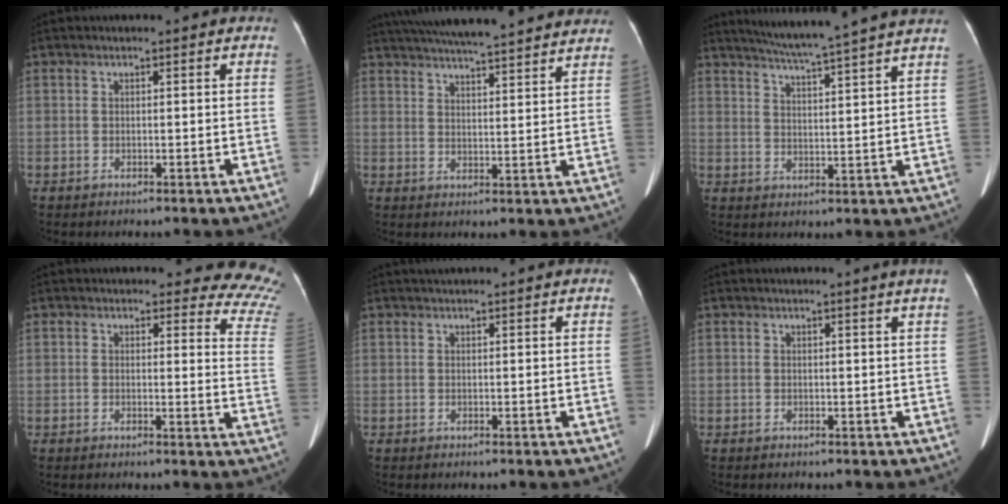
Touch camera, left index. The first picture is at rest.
{"total": 23.7, "force": [21.2, 2.1, 10.4], "torque": [-0.172, 0.024, 0.280]}
{"total": 15.0, "force": [13.1, -1.6, 7.1], "torque": [-0.120, -0.008, 0.171]}
{"total": 11.3, "force": [10.9, 2.6, 1.3], "torque": [0.033, -0.089, 0.065]}
{"total": 1.6, "force": [1.4, -0.2, 0.7], "torque": [-0.008, 0.018, 0.030]}
{"total": 1.6, "force": [1.3, -0.6, 0.8], "torque": [-0.018, -0.007, 0.020]}